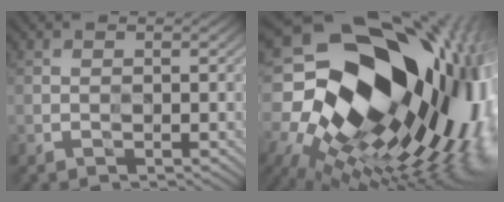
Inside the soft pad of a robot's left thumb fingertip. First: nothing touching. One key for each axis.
{"total": 19.6, "fx": 0.2, "fy": 13.3, "fz": 14.3, "tx": -0.249, "ty": 0.001, "tz": 0.009}